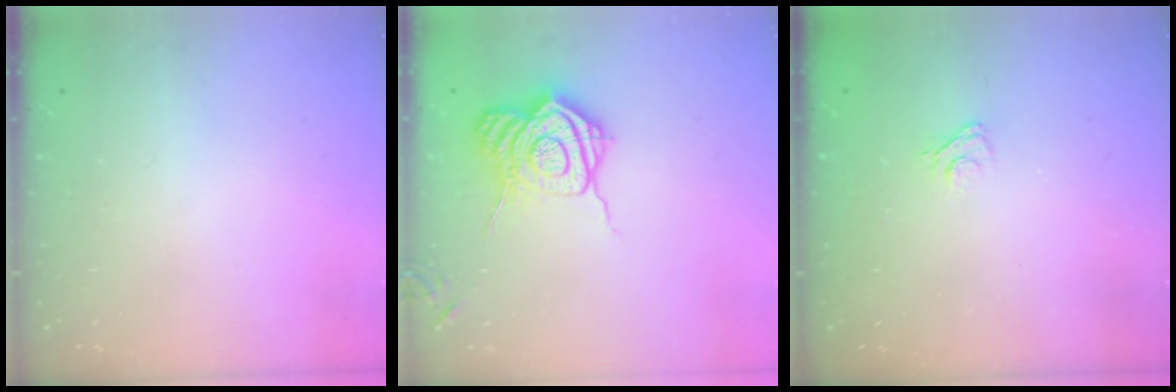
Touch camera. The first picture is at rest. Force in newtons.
{"total": 16.7, "press": 16.7, "slide": 0.6}
{"total": 2.9, "press": 2.6, "slide": 1.2}